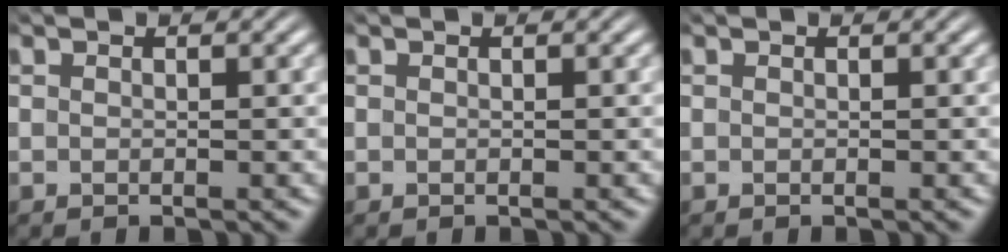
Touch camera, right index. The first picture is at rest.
{"total": 0.0}
{"total": 0.0}